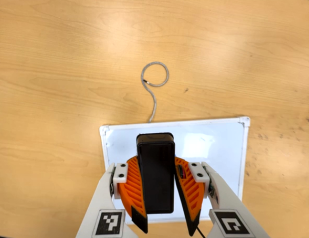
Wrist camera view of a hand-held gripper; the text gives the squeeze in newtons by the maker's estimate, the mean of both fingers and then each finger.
{"total": 11.0, "left": 9.8, "right": 12.3}